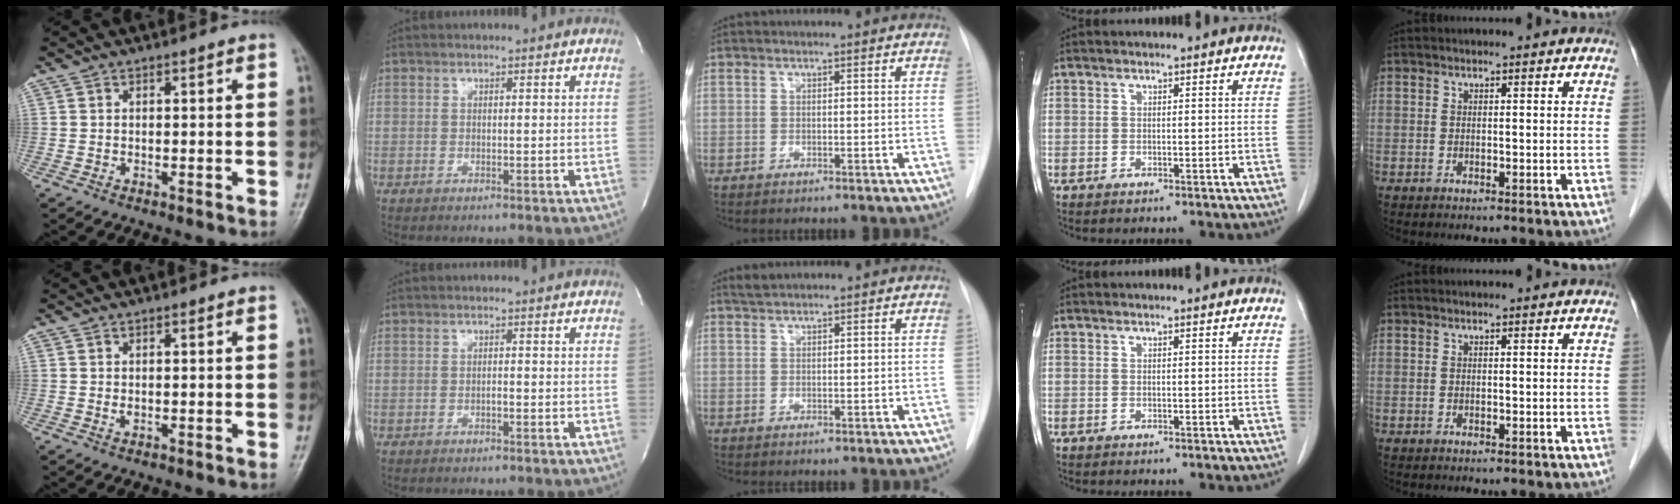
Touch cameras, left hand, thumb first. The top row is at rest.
{"thumb": {"total": 1.2, "force": [0.4, 0.7, 0.9], "torque": [-0.013, -0.001, 0.009]}, "index": {"total": 0.6, "force": [-0.4, 0.1, 0.4], "torque": [-0.007, -0.001, -0.009]}, "middle": {"total": 1.0, "force": [1.0, -0.1, 0.2], "torque": [-0.005, 0.006, 0.023]}}